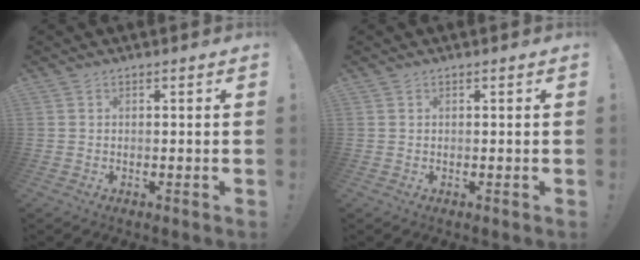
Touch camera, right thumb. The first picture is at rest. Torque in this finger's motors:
{"motor_torque": [-0.14, 0.10, 0.04, 0.09, 0.05]}